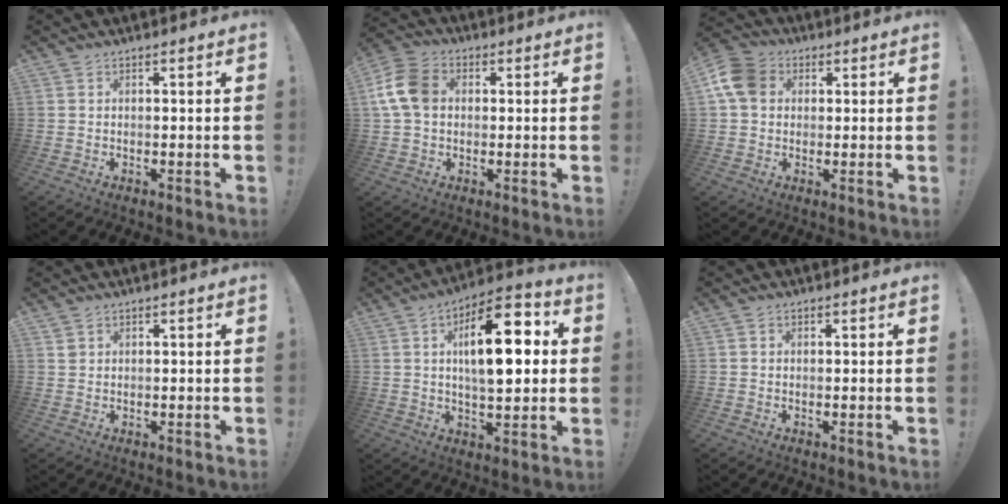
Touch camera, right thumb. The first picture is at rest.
{"total": 11.5, "force": [1.5, 8.4, 7.6], "torque": [-0.151, 0.012, 0.033]}
{"total": 10.6, "force": [2.4, 8.5, 5.9], "torque": [-0.107, 0.006, 0.051]}
{"total": 1.5, "force": [1.0, 1.1, 0.4], "torque": [-0.007, 0.000, 0.020]}
{"total": 18.2, "force": [3.6, 7.9, 16.0], "torque": [-0.246, -0.002, 0.049]}
{"total": 0.6, "force": [0.1, 0.6, -0.1], "torque": [0.008, 0.000, 0.001]}